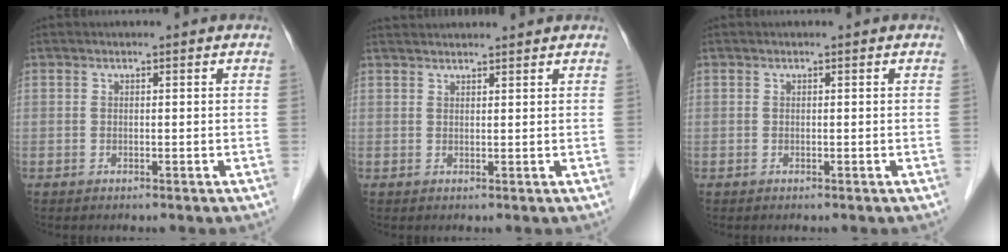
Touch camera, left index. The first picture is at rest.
{"total": 6.3, "force": [6.1, 0.3, 1.7], "torque": [-0.022, 0.038, 0.082]}
{"total": 0.0}